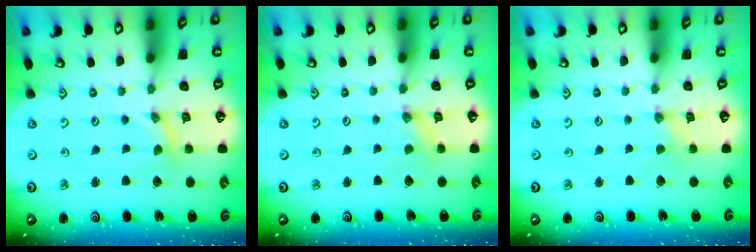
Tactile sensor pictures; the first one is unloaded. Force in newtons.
{"total": 0.0}
{"total": 1.2, "press": 1.1, "slide": 0.3}